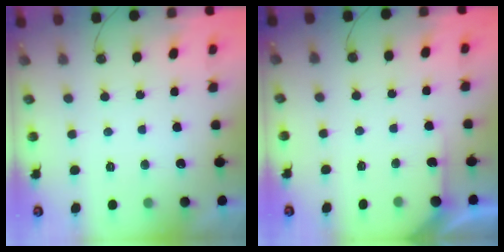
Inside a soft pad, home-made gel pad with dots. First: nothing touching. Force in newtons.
{"total": 3.5, "press": 3.5, "slide": 0.4}